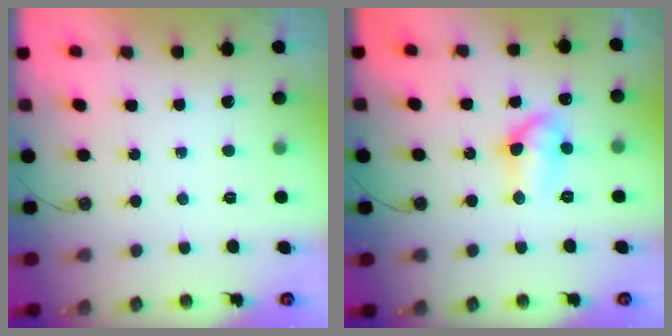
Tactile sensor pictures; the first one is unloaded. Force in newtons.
{"total": 8.8, "press": 8.8, "slide": 1.0}